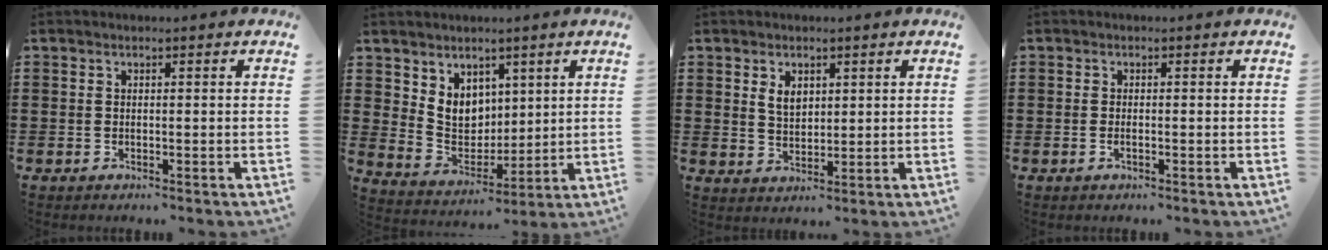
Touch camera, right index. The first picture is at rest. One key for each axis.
{"total": 6.6, "fx": 3.5, "fy": 5.3, "fz": 1.9, "tx": -0.056, "ty": -0.009, "tz": 0.068}
{"total": 3.3, "fx": 1.6, "fy": 2.1, "fz": 2.0, "tx": -0.038, "ty": 0.004, "tz": 0.026}
{"total": 0.7, "fx": -0.3, "fy": 0.2, "fz": 0.6, "tx": -0.013, "ty": -0.005, "tz": -0.003}